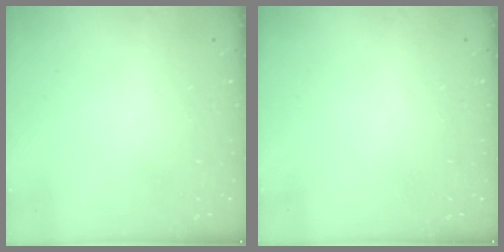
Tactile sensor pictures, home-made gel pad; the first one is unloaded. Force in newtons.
{"total": 0.0}